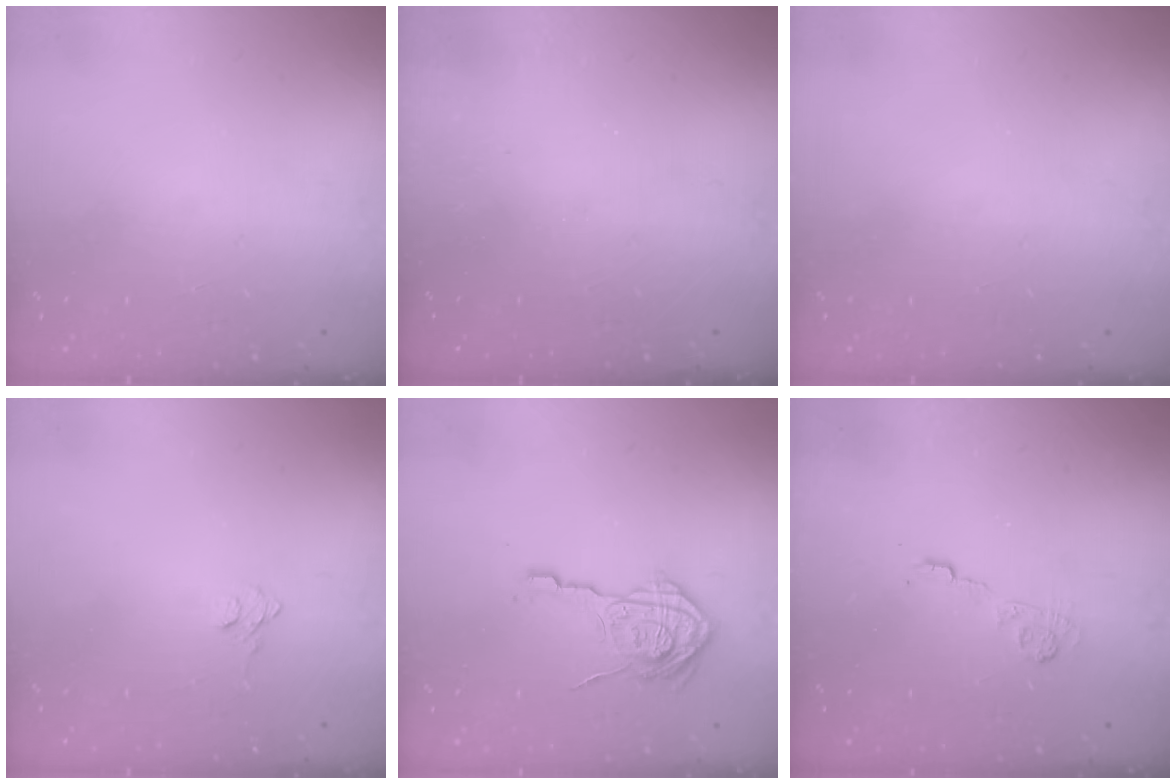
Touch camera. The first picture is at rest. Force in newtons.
{"total": 2.3, "press": 2.1, "slide": 0.8}
{"total": 0.0}
{"total": 4.8, "press": 4.8, "slide": 0.5}
{"total": 16.3, "press": 16.3, "slide": 0.6}
{"total": 4.1, "press": 4.1, "slide": 0.7}